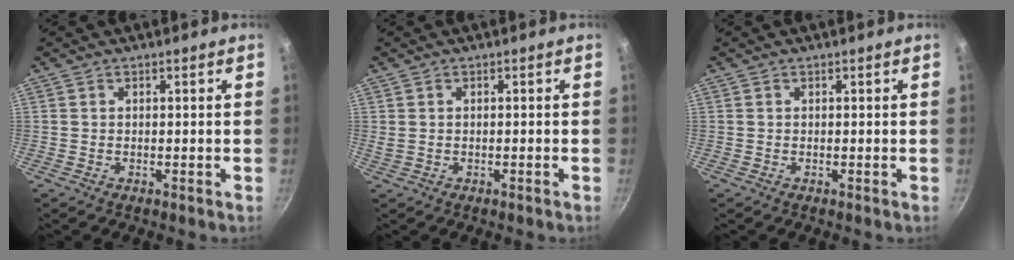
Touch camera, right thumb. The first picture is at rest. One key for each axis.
{"total": 0.7, "fx": -0.1, "fy": 0.4, "fz": 0.6, "tx": -0.016, "ty": 0.002, "tz": 0.004}
{"total": 0.0}